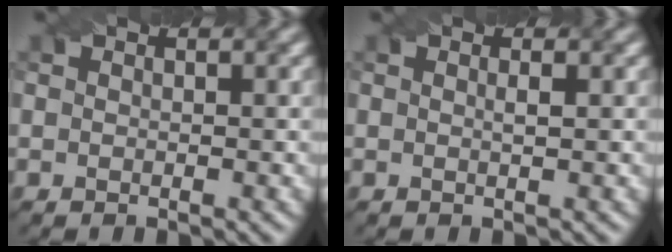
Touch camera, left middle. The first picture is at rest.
{"total": 0.8, "force": [0.1, 0.2, 0.8], "torque": [-0.009, 0.003, -0.001]}